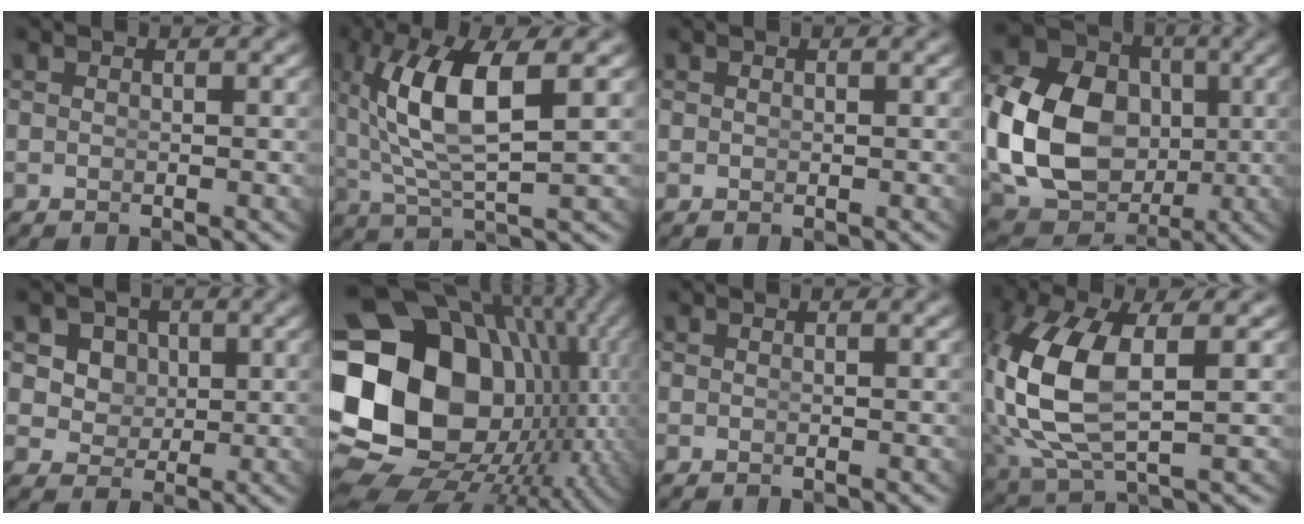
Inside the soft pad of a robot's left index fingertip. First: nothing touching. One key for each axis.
{"total": 6.8, "fx": 1.2, "fy": 2.1, "fz": 6.4, "tx": -0.135, "ty": -0.005, "tz": 0.035}
{"total": 0.0}
{"total": 14.7, "fx": 0.2, "fy": 11.8, "fz": 8.7, "tx": -0.180, "ty": -0.043, "tz": 0.020}
{"total": 8.7, "fx": 2.0, "fy": 7.9, "fz": 3.3, "tx": -0.088, "ty": -0.016, "tz": 0.028}
{"total": 27.8, "fx": -2.7, "fy": 20.5, "fz": 18.6, "tx": -0.344, "ty": -0.087, "tz": -0.017}
{"total": 0.0}
{"total": 8.7, "fx": 0.8, "fy": 4.5, "fz": 7.4, "tx": -0.199, "ty": -0.030, "tz": 0.040}